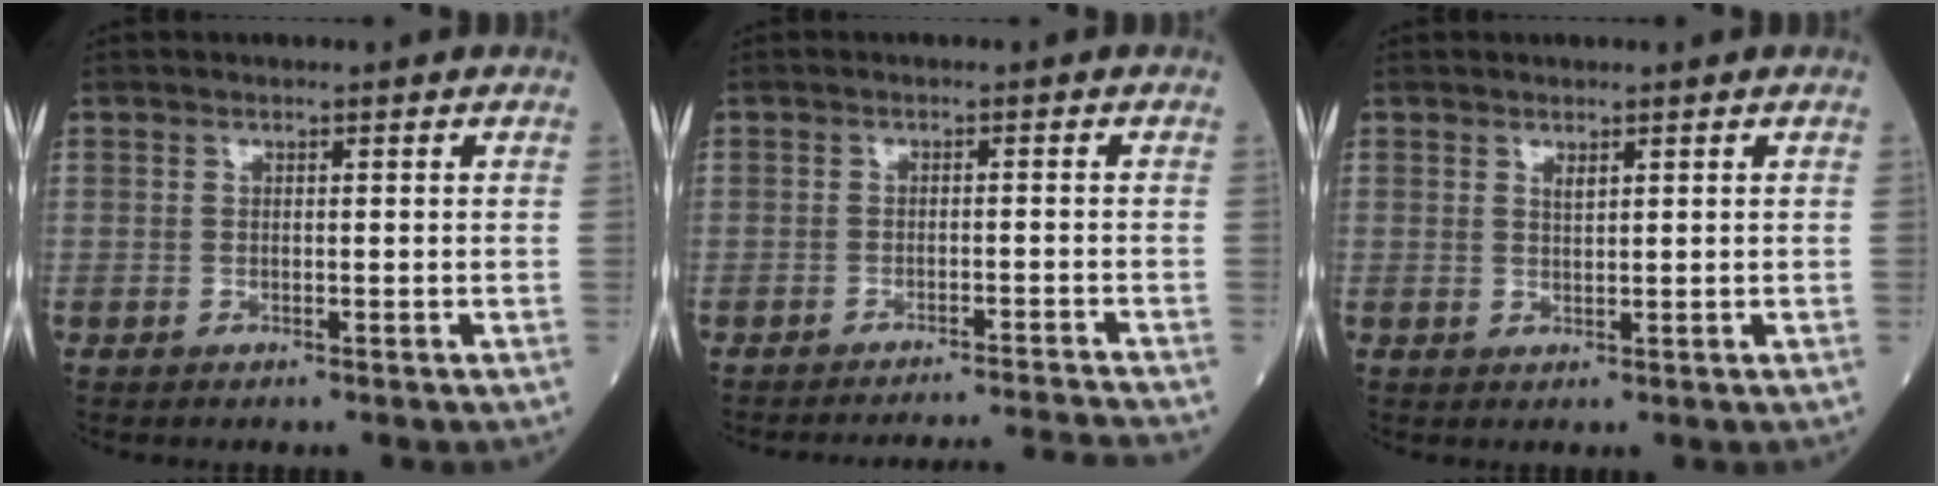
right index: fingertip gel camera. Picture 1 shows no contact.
{"total": 9.5, "force": [-9.0, -3.1, 0.7], "torque": [0.002, -0.014, -0.121]}
{"total": 1.0, "force": [0.7, 0.1, 0.7], "torque": [-0.019, -0.006, 0.014]}